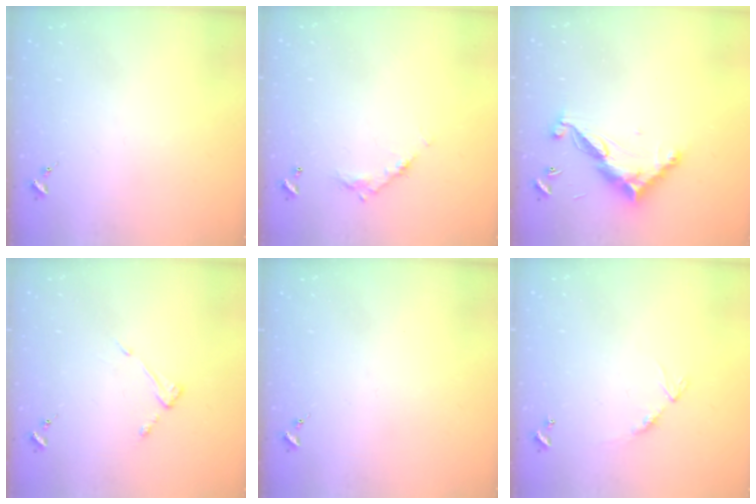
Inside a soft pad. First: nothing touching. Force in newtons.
{"total": 8.4, "press": 8.4, "slide": 0.4}
{"total": 12.8, "press": 12.8, "slide": 0.4}
{"total": 4.4, "press": 4.4, "slide": 0.4}
{"total": 0.0}
{"total": 8.4, "press": 8.4, "slide": 0.6}